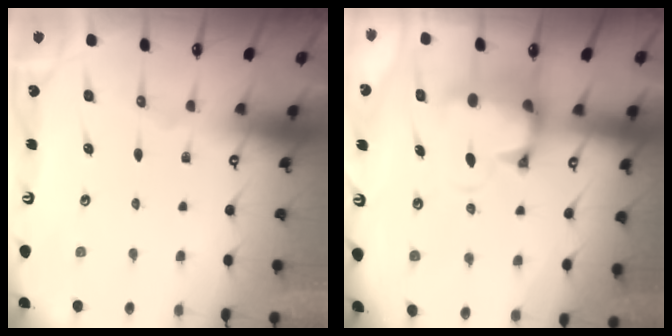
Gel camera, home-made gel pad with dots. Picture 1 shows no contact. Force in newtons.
{"total": 2.8, "press": 2.4, "slide": 1.4}